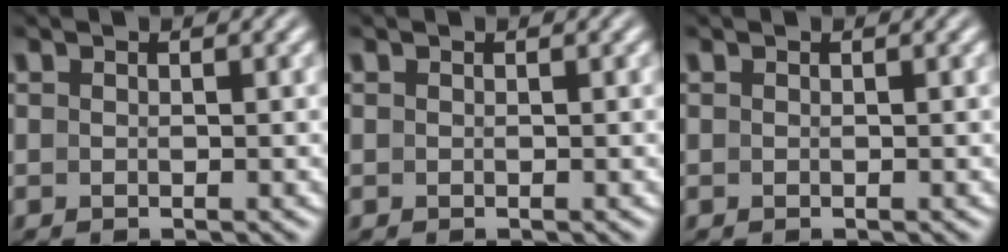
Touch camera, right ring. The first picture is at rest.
{"total": 0.0}
{"total": 0.0}